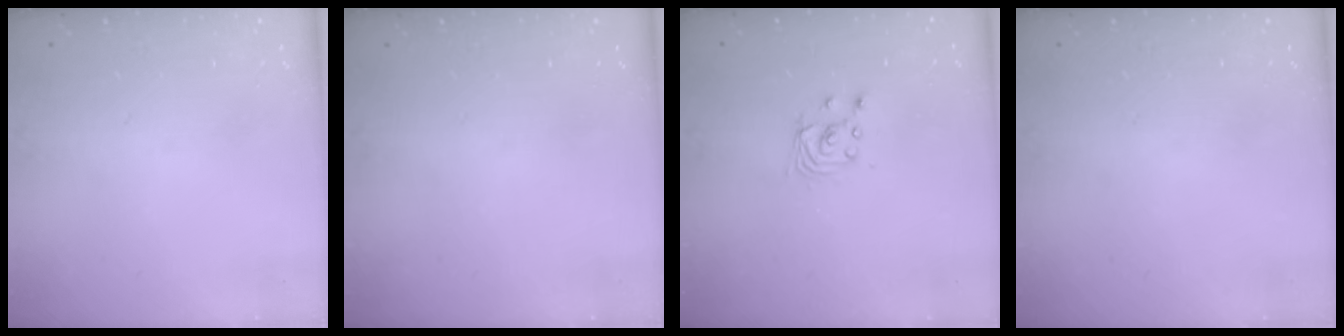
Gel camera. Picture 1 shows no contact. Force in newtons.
{"total": 0.0}
{"total": 2.9, "press": 2.9, "slide": 0.0}
{"total": 0.0}